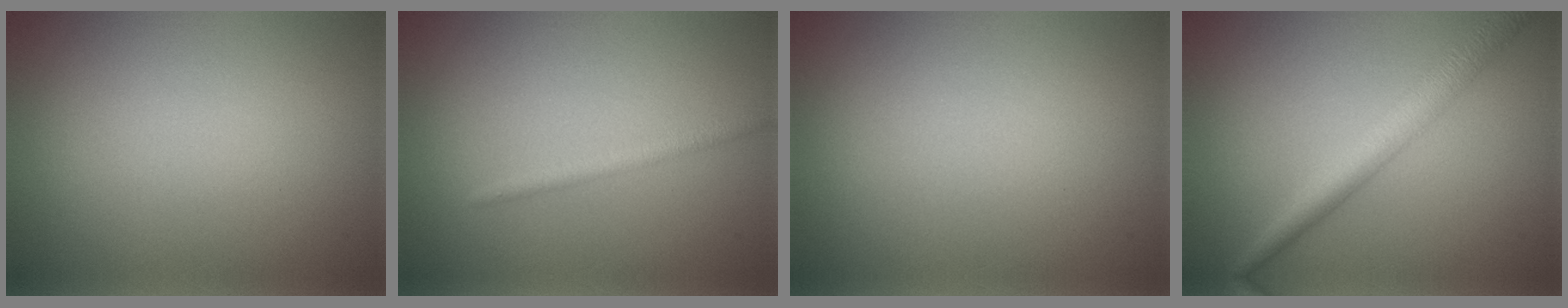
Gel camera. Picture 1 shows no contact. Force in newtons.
{"total": 1.6, "press": 1.6, "slide": 0.1}
{"total": 0.0}
{"total": 3.7, "press": 3.7, "slide": 0.1}